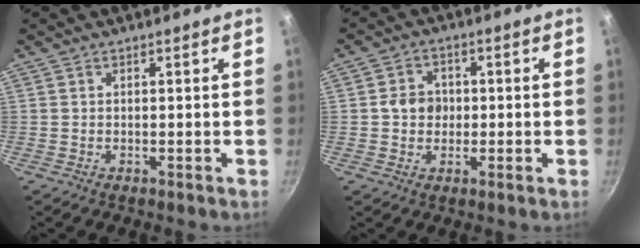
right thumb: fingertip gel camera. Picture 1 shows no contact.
{"total": 5.1, "force": [-0.1, 4.5, 2.5], "torque": [-0.015, 0.008, -0.008]}